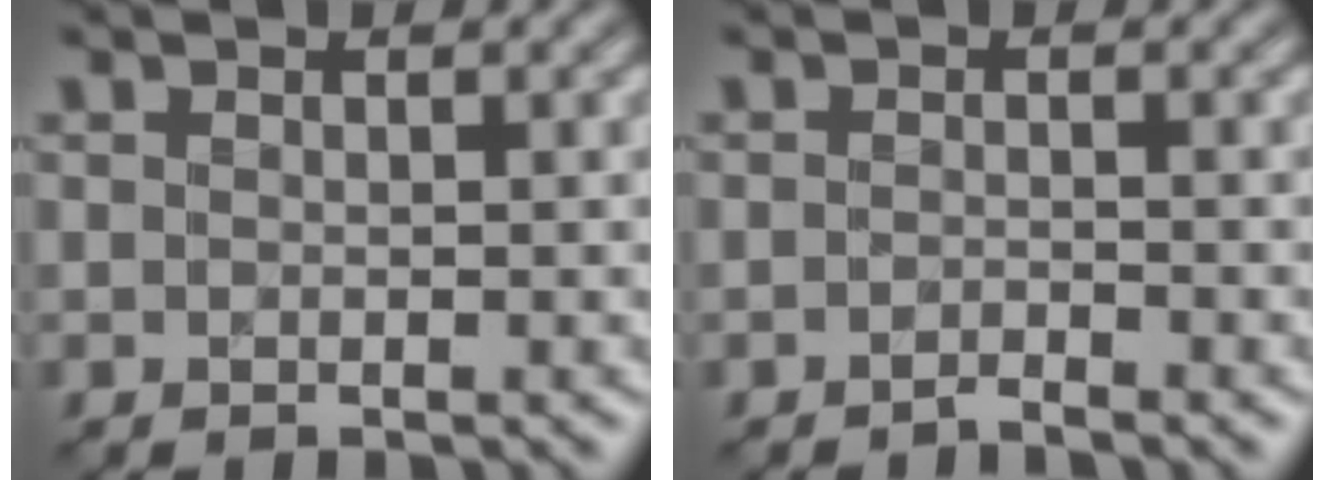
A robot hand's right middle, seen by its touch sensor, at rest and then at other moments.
{"total": 0.9, "force": [-0.9, -0.1, 0.2], "torque": [-0.002, 0.006, -0.019]}